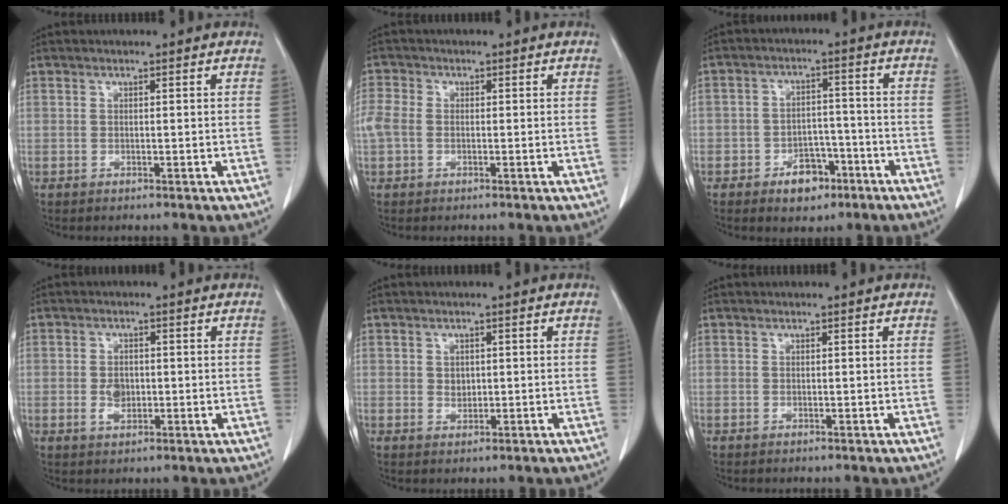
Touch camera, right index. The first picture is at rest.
{"total": 4.1, "force": [-0.1, 3.1, 2.7], "torque": [-0.086, 0.020, -0.003]}
{"total": 6.2, "force": [-3.6, 4.0, 3.1], "torque": [-0.043, 0.015, -0.051]}
{"total": 3.1, "force": [-0.3, 2.0, 2.4], "torque": [-0.042, 0.000, 0.000]}
{"total": 1.5, "force": [0.1, 1.3, 0.9], "torque": [-0.013, 0.000, 0.005]}
{"total": 0.0}